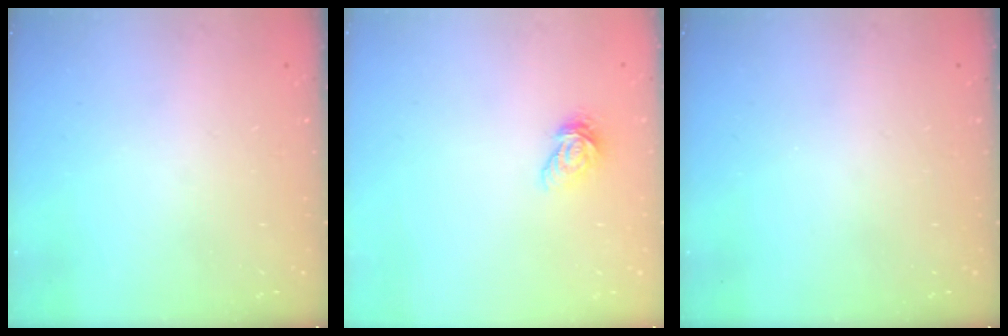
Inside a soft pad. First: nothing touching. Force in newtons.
{"total": 6.0, "press": 5.9, "slide": 0.5}
{"total": 0.0}